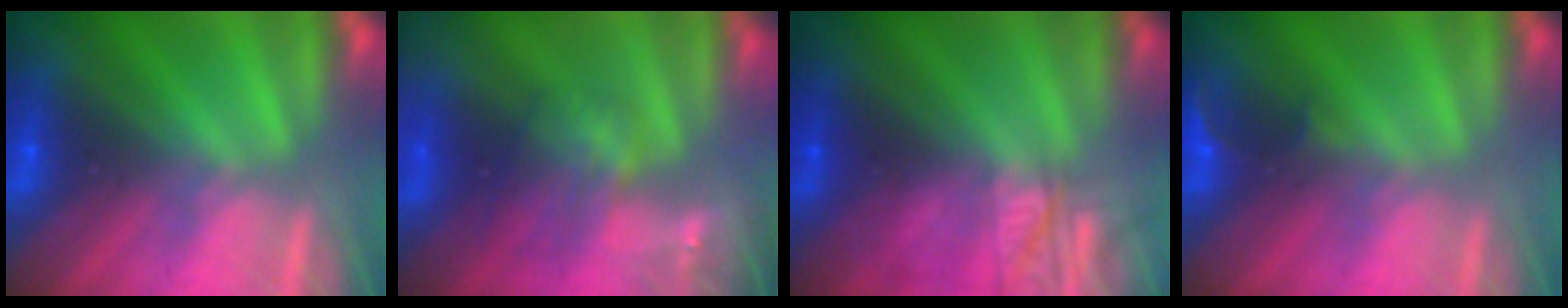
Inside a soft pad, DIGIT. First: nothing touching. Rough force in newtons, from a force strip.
{"total": 3.4}
{"total": 2.3}
{"total": 3.1}